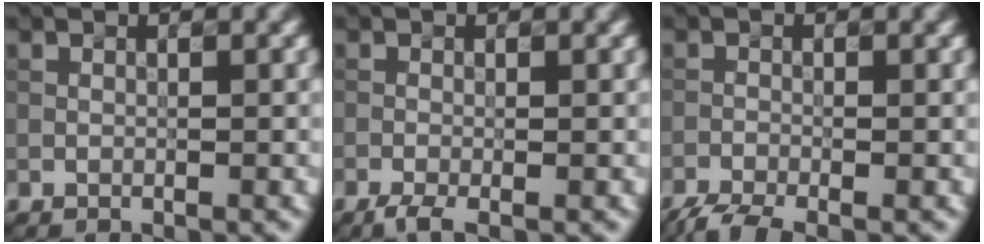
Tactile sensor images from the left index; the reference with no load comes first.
{"total": 1.9, "force": [-1.2, 0.3, 1.4], "torque": [-0.030, -0.006, -0.029]}
{"total": 2.9, "force": [-2.4, 0.5, 1.5], "torque": [-0.035, -0.011, -0.056]}